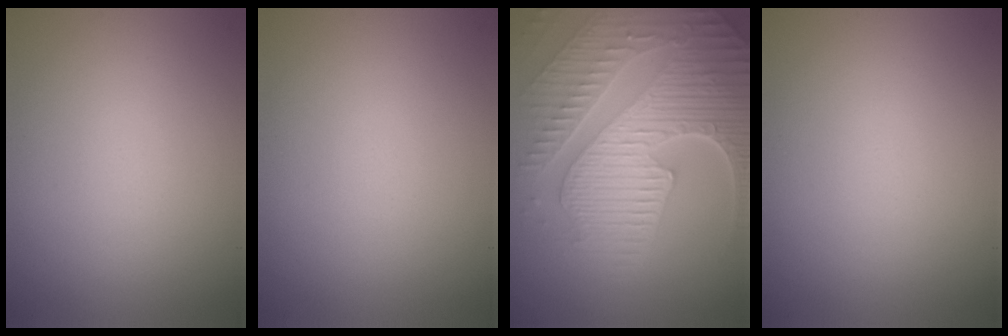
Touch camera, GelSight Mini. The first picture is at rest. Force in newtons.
{"total": 0.0}
{"total": 9.9, "press": 6.5, "slide": 7.4}
{"total": 0.0}